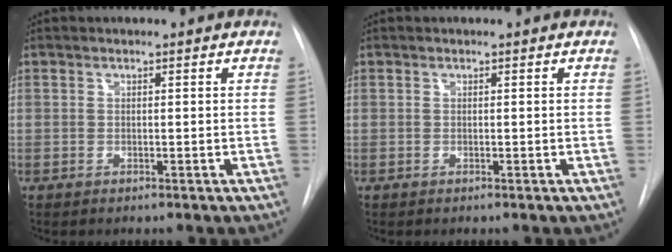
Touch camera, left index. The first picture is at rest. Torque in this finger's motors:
{"motor_torque": [-0.08, 0.17, 0.00, 0.00]}